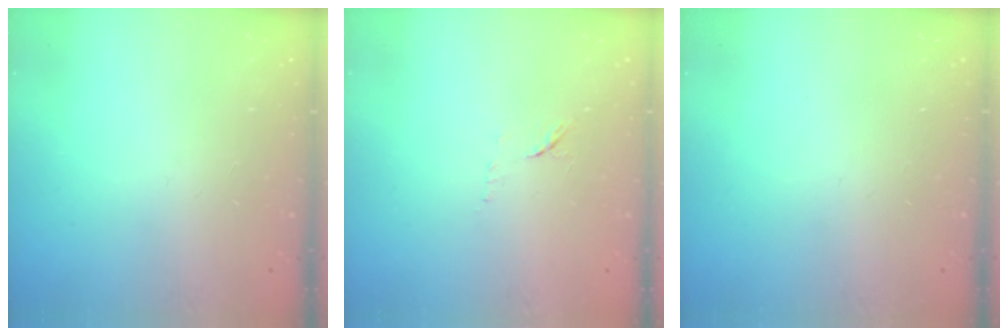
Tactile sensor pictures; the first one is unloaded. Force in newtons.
{"total": 8.0, "press": 7.9, "slide": 0.9}
{"total": 0.0}